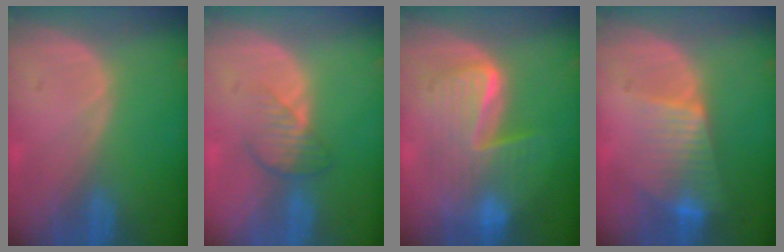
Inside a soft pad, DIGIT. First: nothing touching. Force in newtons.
{"total": 3.9, "press": 3.5, "slide": 1.7}
{"total": 8.5, "press": 8.4, "slide": 0.9}
{"total": 7.8, "press": 6.7, "slide": 4.1}